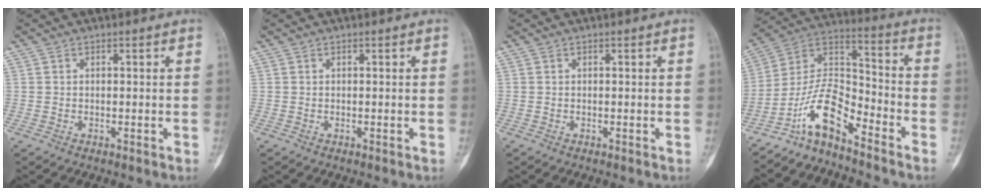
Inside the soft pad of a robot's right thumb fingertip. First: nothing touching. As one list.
[{"total": 0.0}, {"total": 0.0}, {"total": 11.0, "force": [-8.0, 3.7, 6.6], "torque": [-0.124, 0.093, -0.162]}]